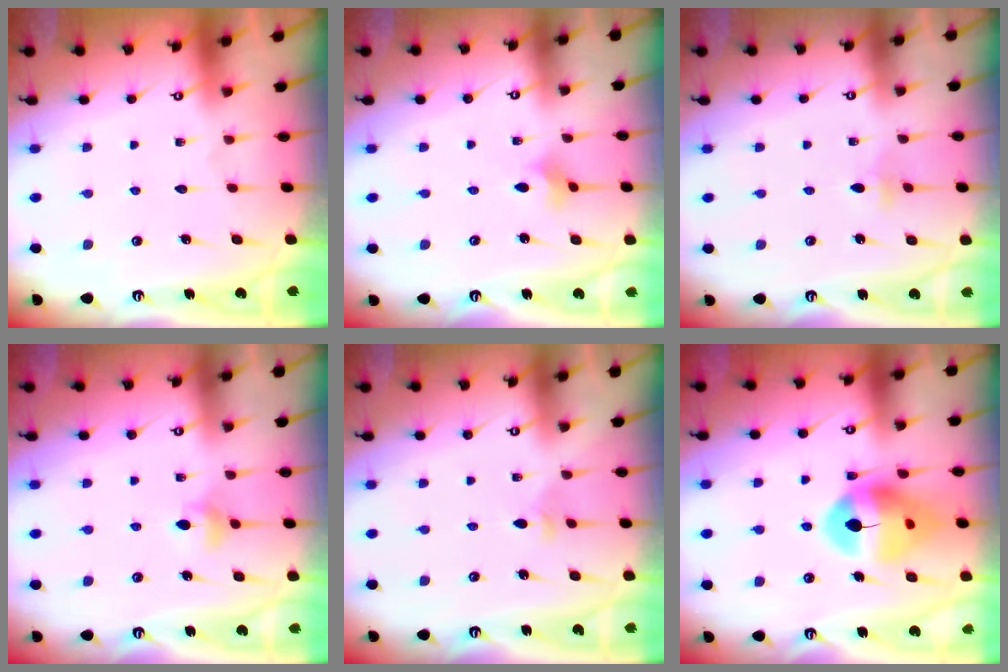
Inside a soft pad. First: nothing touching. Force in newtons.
{"total": 2.4, "press": 2.3, "slide": 0.5}
{"total": 2.8, "press": 2.7, "slide": 0.9}
{"total": 4.1, "press": 4.0, "slide": 1.0}
{"total": 2.5, "press": 2.4, "slide": 0.6}
{"total": 14.3, "press": 14.2, "slide": 1.4}